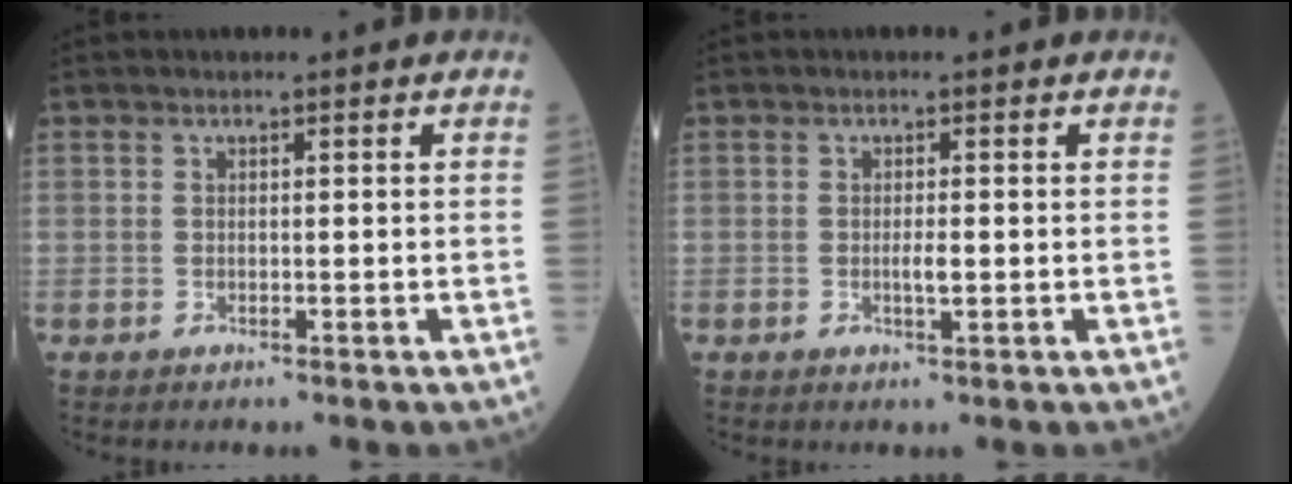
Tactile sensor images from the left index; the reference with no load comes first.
{"total": 1.6, "force": [-0.2, 0.2, 1.6], "torque": [-0.031, -0.001, -0.001]}